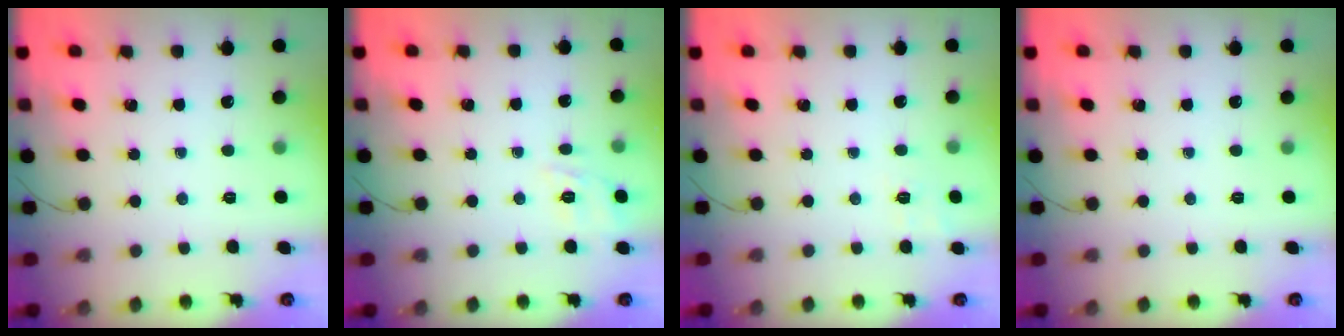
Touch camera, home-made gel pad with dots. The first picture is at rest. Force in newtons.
{"total": 2.7, "press": 2.1, "slide": 1.7}
{"total": 5.5, "press": 5.2, "slide": 1.9}
{"total": 0.0}